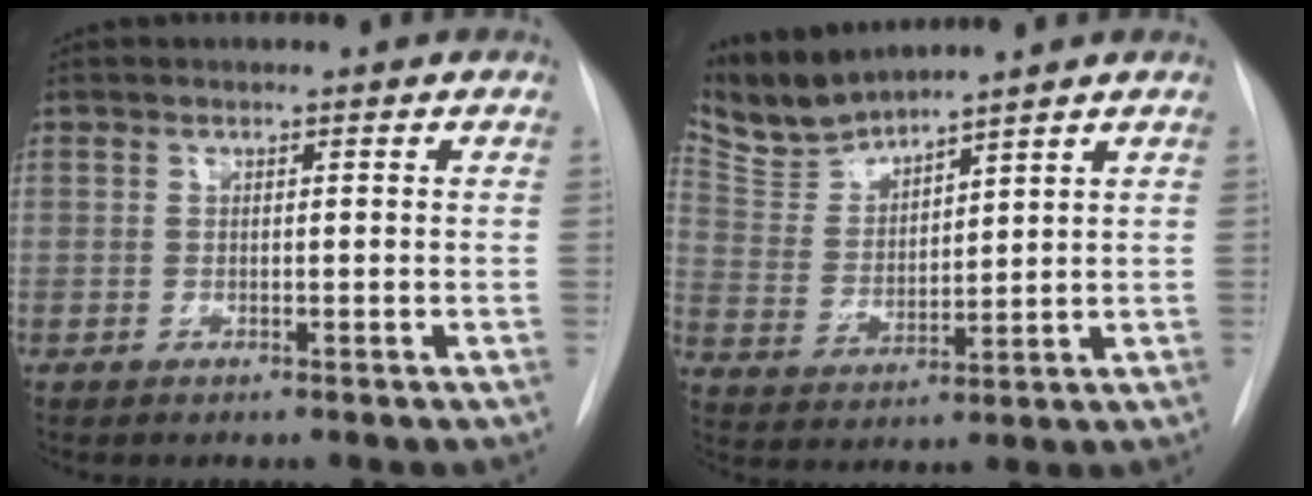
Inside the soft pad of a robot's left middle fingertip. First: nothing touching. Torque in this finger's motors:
{"motor_torque": [0.28, -0.36, -0.05, 0.01]}